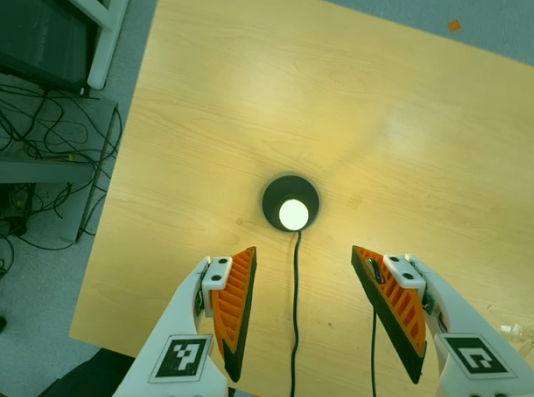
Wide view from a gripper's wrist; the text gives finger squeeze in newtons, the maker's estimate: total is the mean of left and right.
{"total": 0.0}